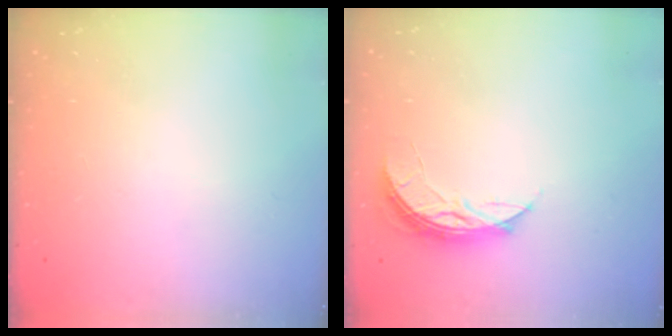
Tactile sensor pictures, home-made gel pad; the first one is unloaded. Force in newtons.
{"total": 6.1, "press": 6.1, "slide": 0.4}